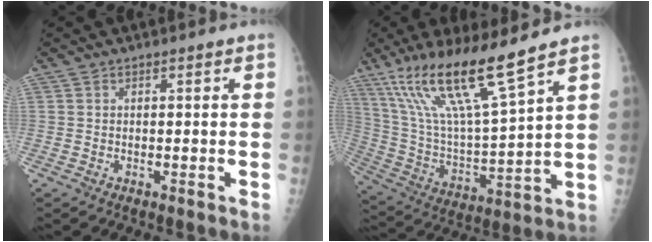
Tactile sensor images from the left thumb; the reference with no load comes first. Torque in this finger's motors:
{"motor_torque": [0.31, 0.26, 1.17, -1.61, 0.56]}